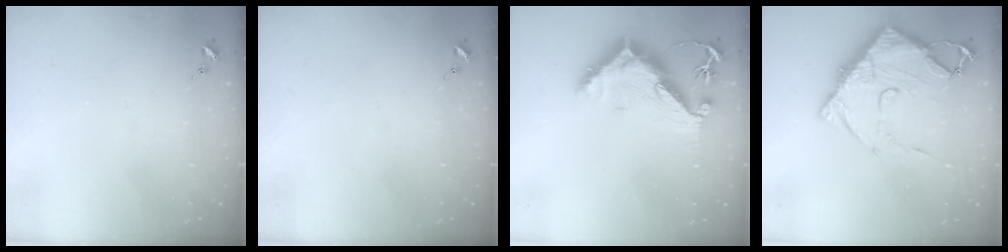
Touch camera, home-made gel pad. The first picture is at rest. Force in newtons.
{"total": 0.0}
{"total": 14.3, "press": 14.3, "slide": 0.8}
{"total": 14.3, "press": 14.2, "slide": 1.3}